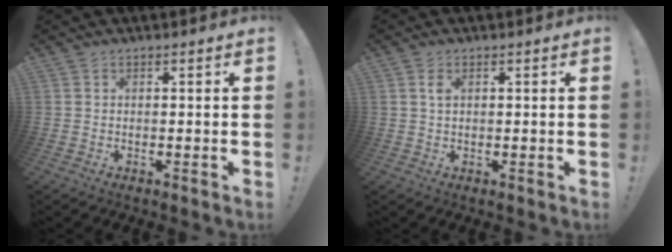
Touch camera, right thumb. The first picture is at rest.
{"total": 2.4, "force": [0.9, 1.3, 1.8], "torque": [-0.031, 0.000, 0.013]}